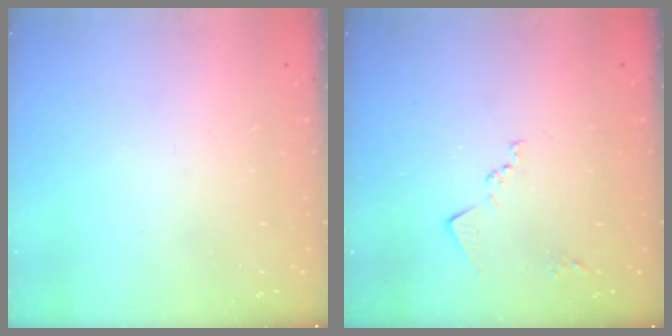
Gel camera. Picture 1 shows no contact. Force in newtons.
{"total": 8.4, "press": 8.3, "slide": 0.9}